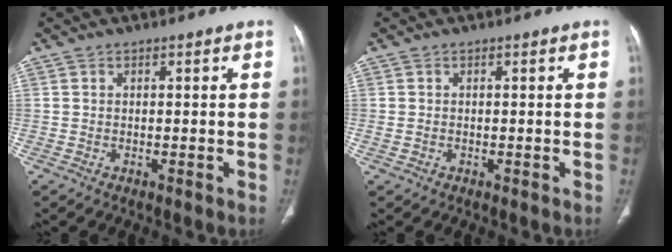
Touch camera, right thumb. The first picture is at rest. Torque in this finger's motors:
{"motor_torque": [-0.12, 0.20, 0.22, -0.33, -0.03]}